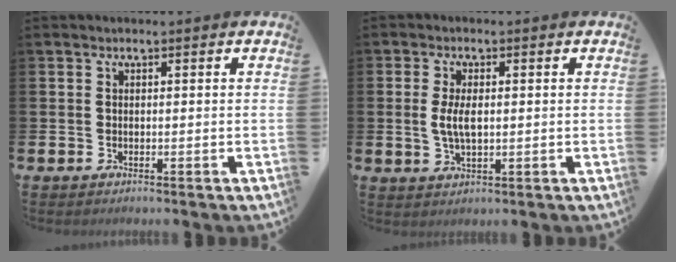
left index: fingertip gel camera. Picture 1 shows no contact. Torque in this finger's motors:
{"motor_torque": [0.40, 0.05, 0.14, 0.07]}